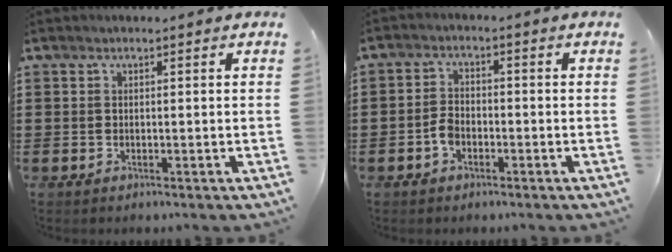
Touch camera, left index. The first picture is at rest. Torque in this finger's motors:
{"motor_torque": [0.23, 0.16, 0.31, 0.04]}